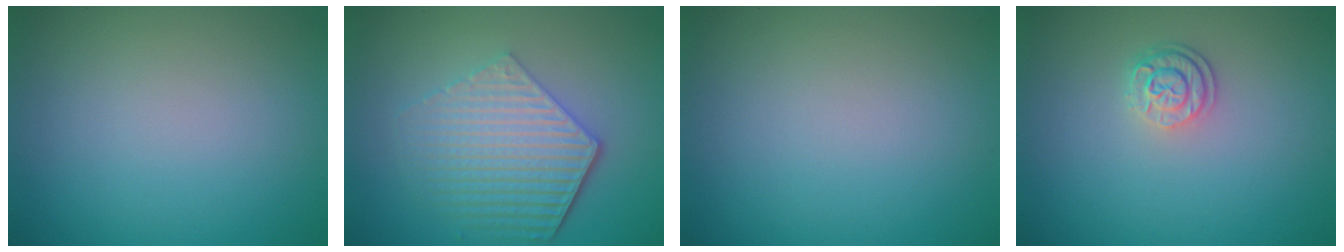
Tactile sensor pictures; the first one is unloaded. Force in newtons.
{"total": 5.8, "press": 4.3, "slide": 3.9}
{"total": 0.0}
{"total": 2.5, "press": 1.9, "slide": 1.6}